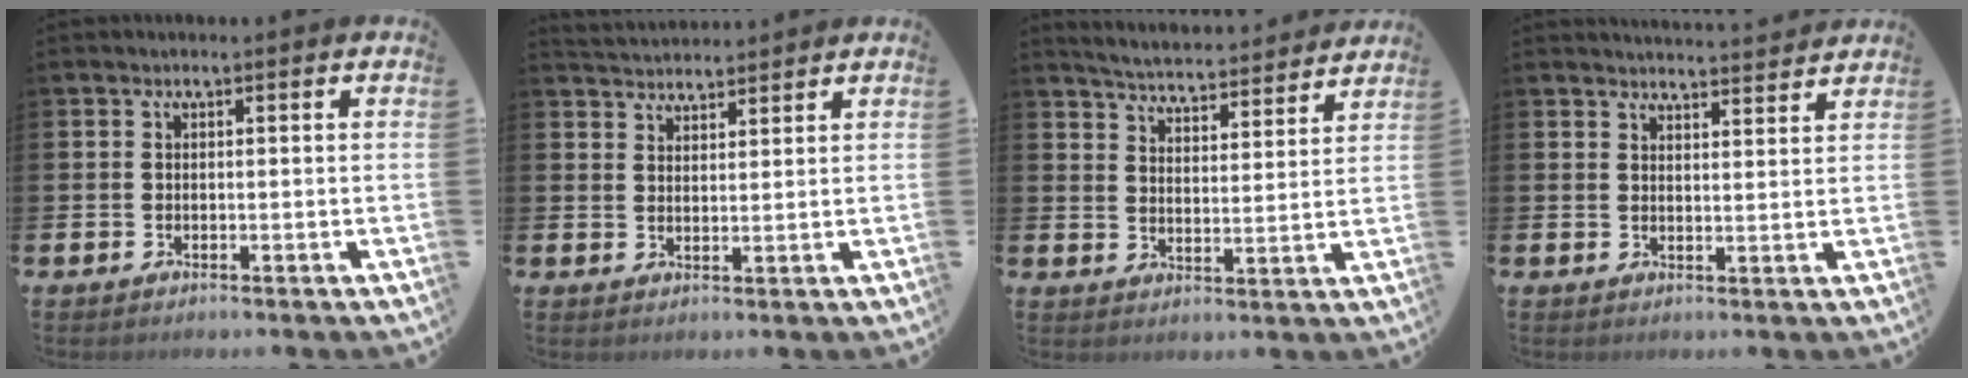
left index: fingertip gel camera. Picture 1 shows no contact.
{"total": 3.5, "force": [3.4, 0.5, -0.3], "torque": [-0.002, -0.016, 0.063]}
{"total": 5.3, "force": [5.2, 0.3, 0.4], "torque": [-0.032, -0.042, 0.091]}
{"total": 3.7, "force": [3.7, -0.1, 0.0], "torque": [0.000, -0.027, 0.064]}